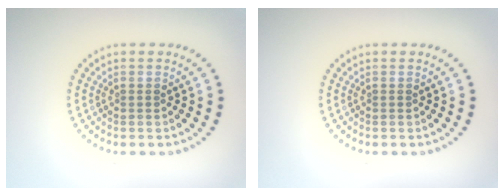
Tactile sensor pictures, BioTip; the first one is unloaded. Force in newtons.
{"total": 0.0}